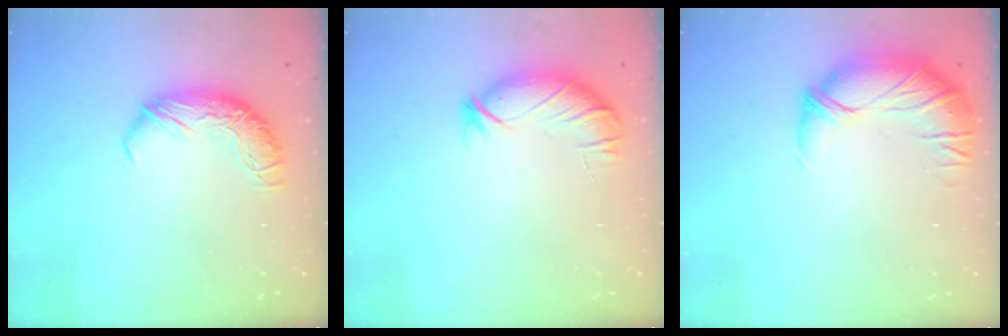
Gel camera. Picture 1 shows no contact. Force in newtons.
{"total": 3.5, "press": 3.3, "slide": 1.0}
{"total": 2.8, "press": 1.3, "slide": 2.4}